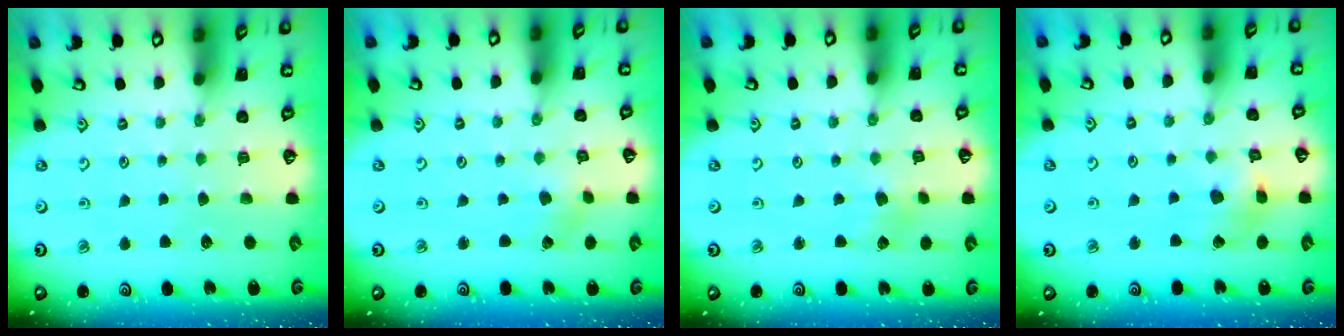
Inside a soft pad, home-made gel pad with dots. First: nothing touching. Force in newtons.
{"total": 0.7, "press": 0.7, "slide": 0.0}
{"total": 4.0, "press": 3.9, "slide": 0.6}
{"total": 7.3, "press": 7.3, "slide": 0.8}